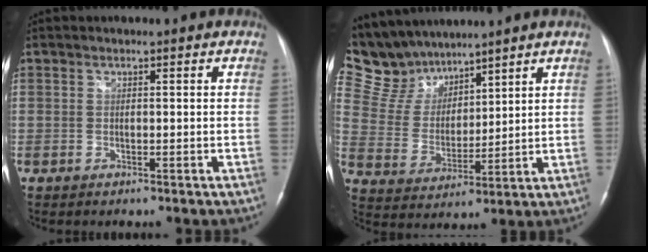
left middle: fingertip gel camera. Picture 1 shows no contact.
{"total": 9.8, "force": [9.1, 3.5, 0.8], "torque": [-0.039, 0.021, 0.196]}